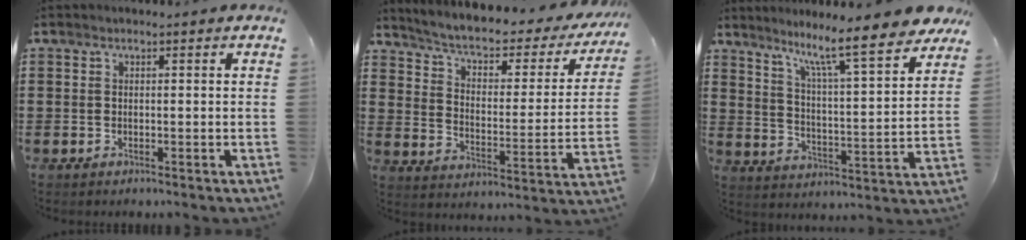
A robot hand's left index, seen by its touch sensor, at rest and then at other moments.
{"total": 4.2, "force": [2.7, 1.5, 2.9], "torque": [-0.070, -0.021, 0.035]}
{"total": 9.9, "force": [8.4, 0.1, 5.4], "torque": [-0.114, -0.067, 0.128]}